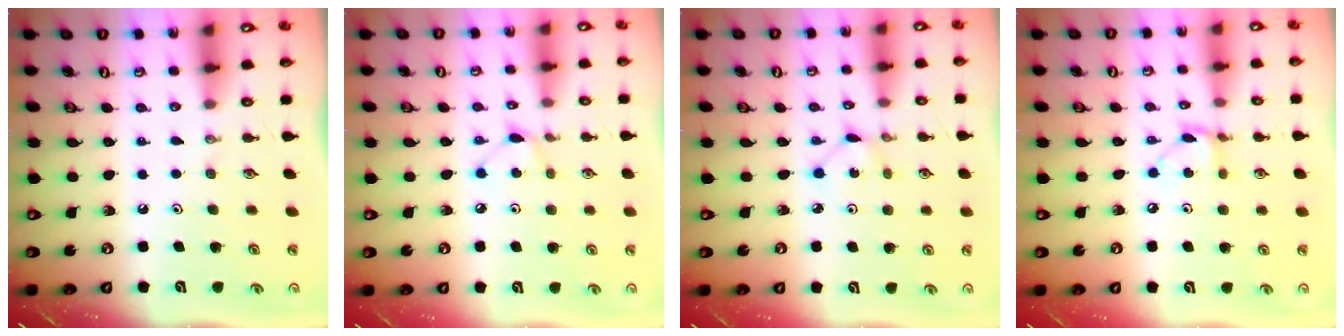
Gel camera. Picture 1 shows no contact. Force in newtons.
{"total": 4.6, "press": 4.5, "slide": 0.6}
{"total": 1.6, "press": 1.5, "slide": 0.2}
{"total": 5.0, "press": 5.0, "slide": 0.2}